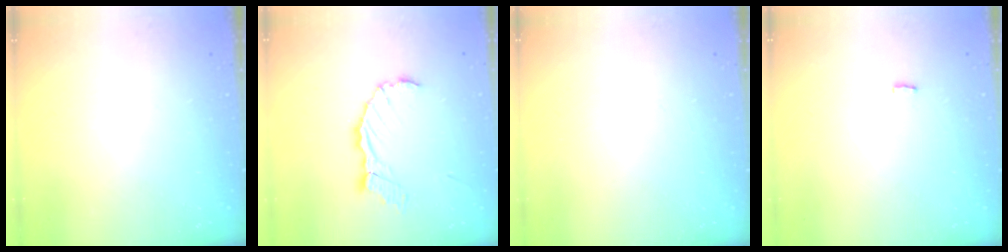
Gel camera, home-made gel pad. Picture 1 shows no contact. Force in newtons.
{"total": 10.9, "press": 10.8, "slide": 1.3}
{"total": 0.0}
{"total": 2.3, "press": 2.3, "slide": 0.4}